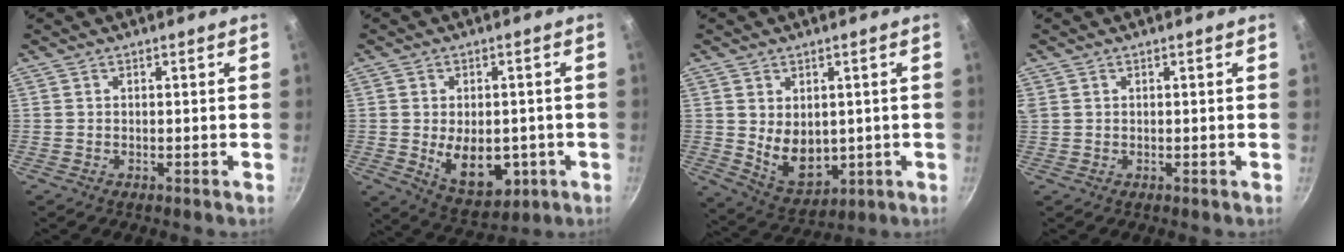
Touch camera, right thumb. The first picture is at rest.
{"total": 11.3, "force": [-2.1, 7.2, 8.5], "torque": [-0.096, -0.009, -0.013]}
{"total": 9.3, "force": [0.5, 6.7, 6.4], "torque": [-0.083, -0.020, 0.036]}
{"total": 1.5, "force": [0.6, 1.1, 0.7], "torque": [-0.014, 0.004, 0.014]}